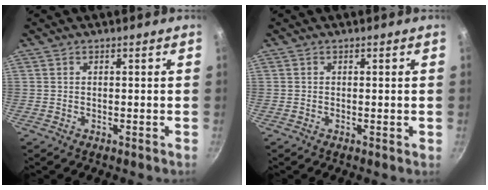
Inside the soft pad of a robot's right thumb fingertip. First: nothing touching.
{"total": 0.7, "force": [-0.1, 0.2, 0.7], "torque": [-0.010, 0.000, -0.002]}